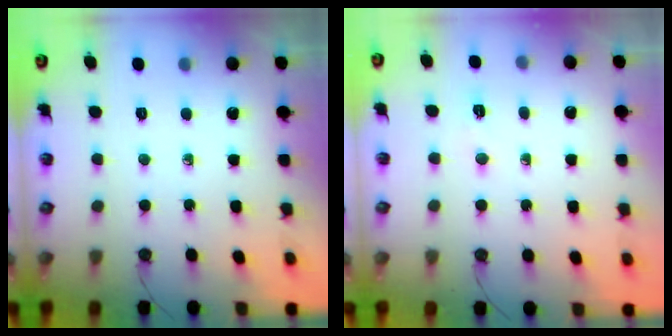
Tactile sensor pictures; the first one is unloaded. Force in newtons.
{"total": 3.1, "press": 2.8, "slide": 1.3}